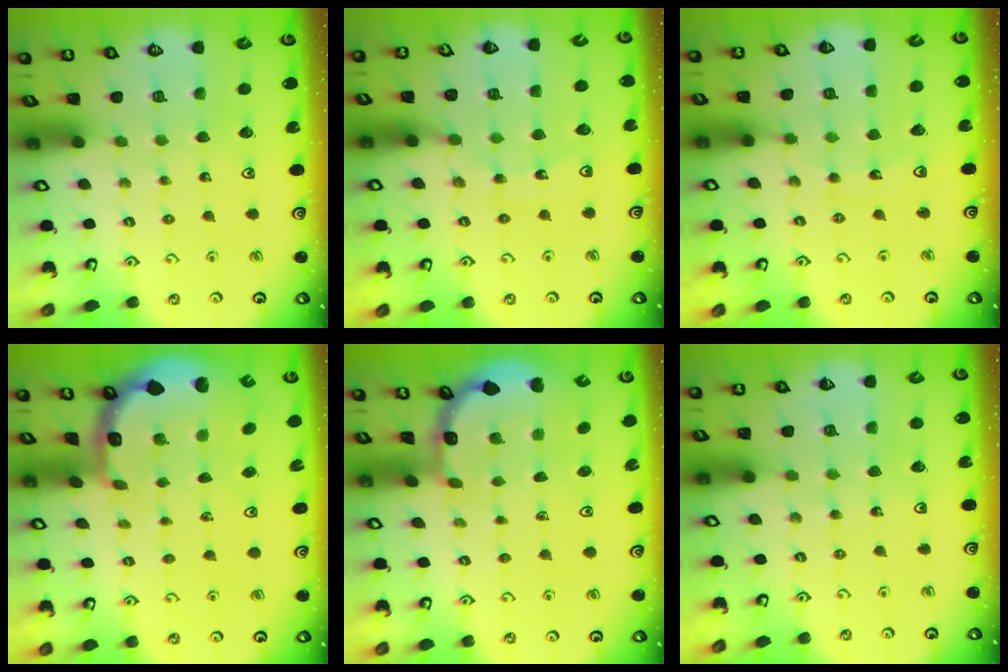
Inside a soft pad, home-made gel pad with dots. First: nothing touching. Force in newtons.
{"total": 12.8, "press": 12.6, "slide": 2.4}
{"total": 6.5, "press": 6.0, "slide": 2.5}
{"total": 1.7, "press": 1.5, "slide": 0.7}
{"total": 1.9, "press": 1.9, "slide": 0.2}
{"total": 2.6, "press": 2.6, "slide": 0.2}